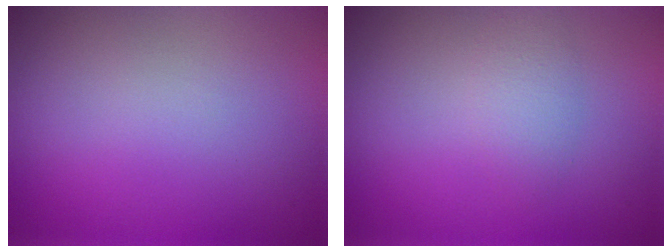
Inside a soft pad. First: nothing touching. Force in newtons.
{"total": 1.8, "press": 1.8, "slide": 0.0}